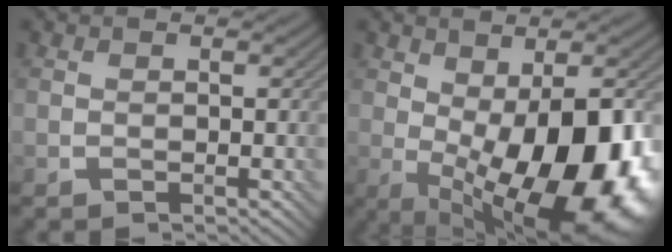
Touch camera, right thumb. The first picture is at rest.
{"total": 17.1, "force": [-2.7, 8.1, 14.8], "torque": [-0.217, -0.021, -0.027]}